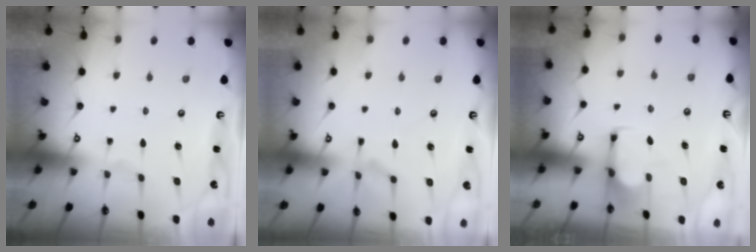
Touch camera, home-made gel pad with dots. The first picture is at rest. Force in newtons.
{"total": 3.8, "press": 3.6, "slide": 1.3}
{"total": 2.5, "press": 2.4, "slide": 0.9}